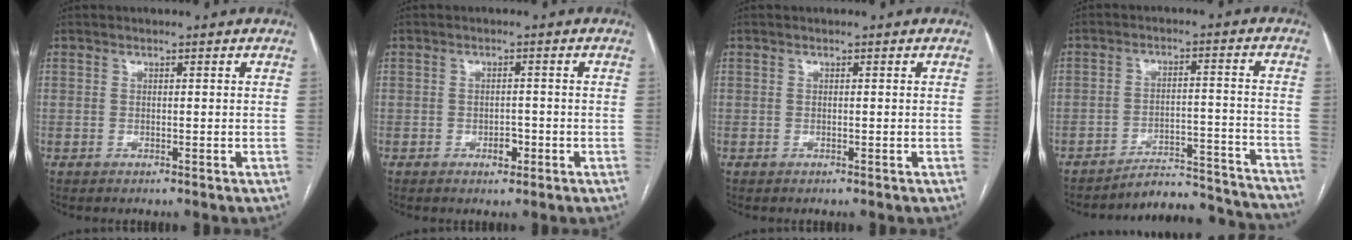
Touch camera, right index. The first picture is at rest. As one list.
[{"total": 2.3, "force": [-1.2, 1.3, 1.5], "torque": [-0.018, 0.005, -0.013]}, {"total": 0.0}, {"total": 15.3, "force": [-15.2, 1.3, 1.3], "torque": [0.002, 0.037, -0.204]}]